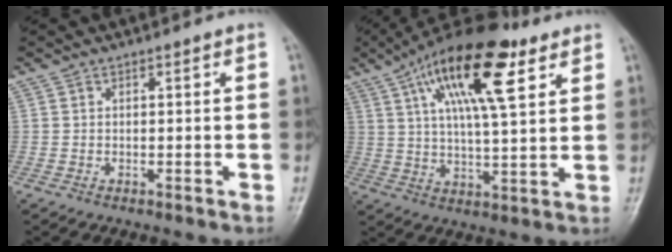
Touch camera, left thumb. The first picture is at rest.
{"total": 19.0, "force": [8.8, 6.3, 15.6], "torque": [-0.249, -0.010, 0.146]}